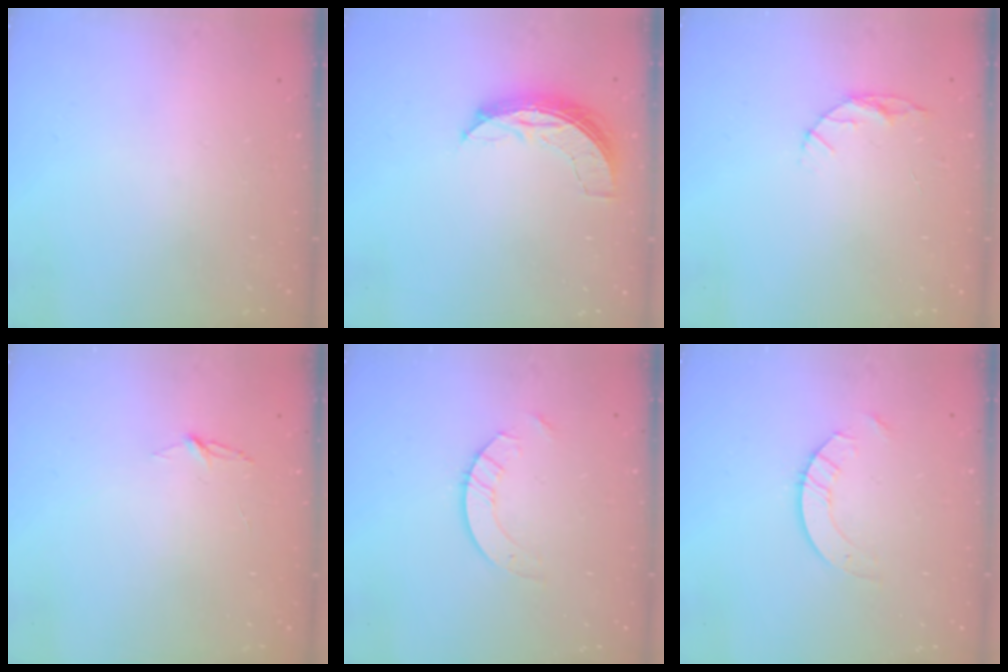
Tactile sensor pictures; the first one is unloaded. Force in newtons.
{"total": 6.8, "press": 6.8, "slide": 0.6}
{"total": 5.1, "press": 5.1, "slide": 0.5}
{"total": 3.8, "press": 3.8, "slide": 0.4}
{"total": 4.9, "press": 4.9, "slide": 0.5}
{"total": 4.9, "press": 4.9, "slide": 0.5}